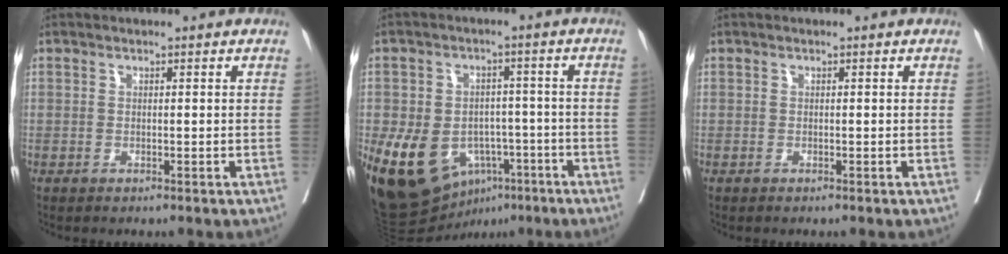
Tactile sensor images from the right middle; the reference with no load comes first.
{"total": 15.4, "force": [-6.5, 10.9, 8.8], "torque": [-0.167, 0.011, -0.089]}
{"total": 0.0}